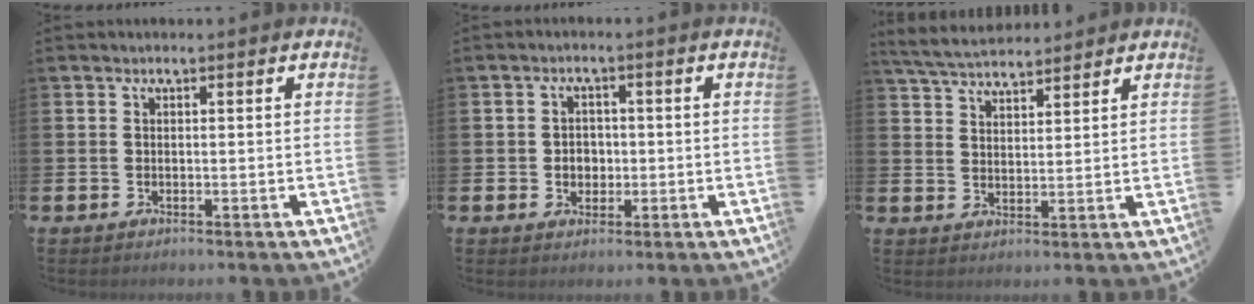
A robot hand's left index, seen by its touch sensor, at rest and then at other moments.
{"total": 2.6, "force": [-0.3, 2.4, 1.0], "torque": [-0.003, -0.001, -0.015]}
{"total": 5.2, "force": [5.0, 0.8, 1.0], "torque": [-0.037, -0.021, 0.091]}